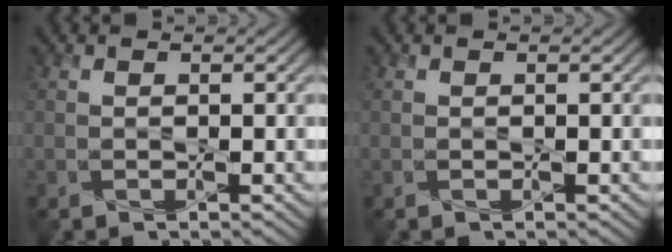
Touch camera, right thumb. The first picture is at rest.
{"total": 0.0}